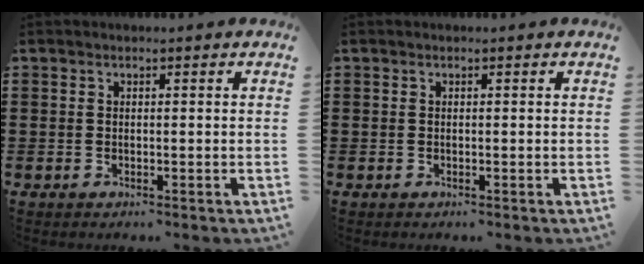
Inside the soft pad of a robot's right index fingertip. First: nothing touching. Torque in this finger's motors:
{"motor_torque": [-0.01, 0.00, 0.00, 0.00]}